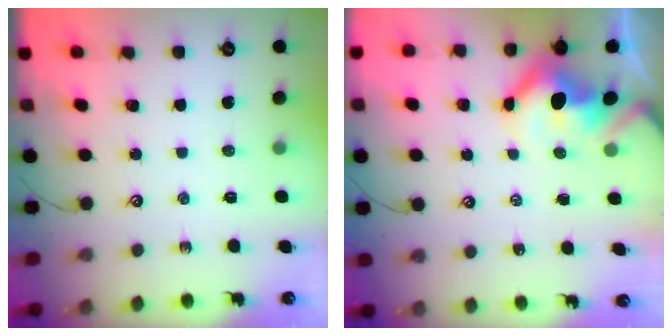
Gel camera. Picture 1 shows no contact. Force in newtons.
{"total": 9.4, "press": 9.4, "slide": 1.2}